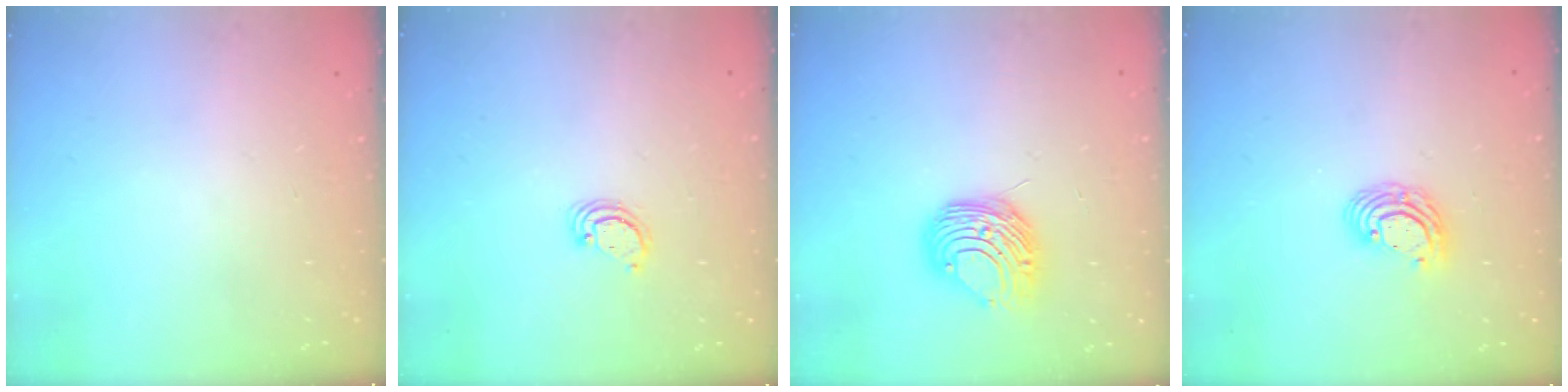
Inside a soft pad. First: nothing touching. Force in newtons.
{"total": 2.6, "press": 2.6, "slide": 0.3}
{"total": 10.3, "press": 10.2, "slide": 1.1}
{"total": 7.3, "press": 7.1, "slide": 1.3}